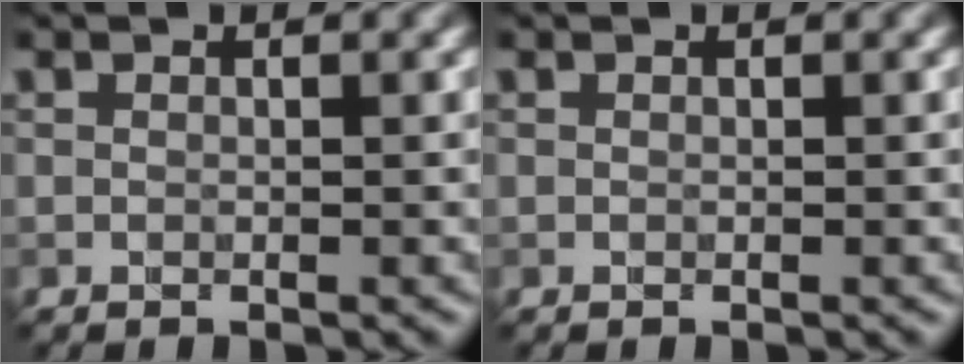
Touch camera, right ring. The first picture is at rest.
{"total": 0.0}